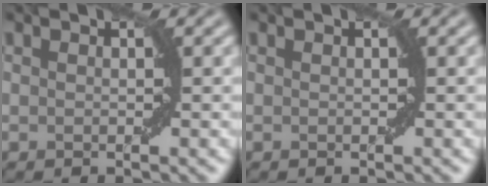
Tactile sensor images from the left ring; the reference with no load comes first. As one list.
[{"total": 0.0}]